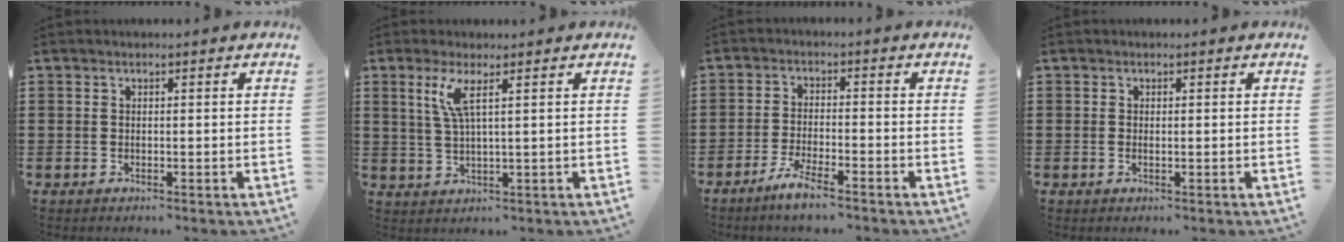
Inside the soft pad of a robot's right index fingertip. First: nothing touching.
{"total": 4.4, "force": [1.7, 0.3, 4.1], "torque": [-0.094, -0.004, 0.023]}
{"total": 4.0, "force": [-3.5, -0.2, 1.8], "torque": [-0.043, -0.006, -0.071]}
{"total": 0.0}